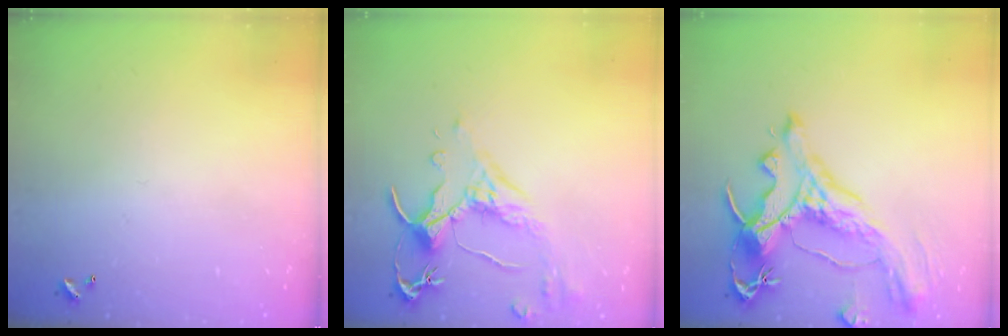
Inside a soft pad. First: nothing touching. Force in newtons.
{"total": 2.5, "press": 2.1, "slide": 1.3}
{"total": 5.1, "press": 4.8, "slide": 1.7}